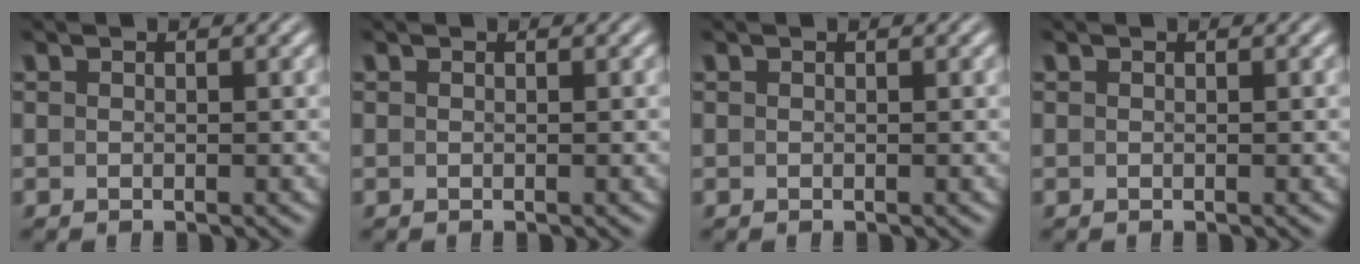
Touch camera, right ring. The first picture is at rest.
{"total": 0.0}
{"total": 0.0}
{"total": 0.0}